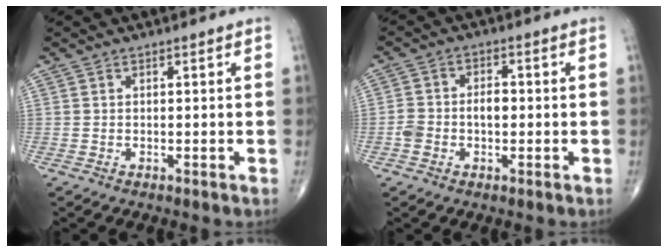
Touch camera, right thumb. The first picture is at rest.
{"total": 5.2, "force": [-0.8, 3.5, 3.7], "torque": [-0.071, 0.026, -0.014]}